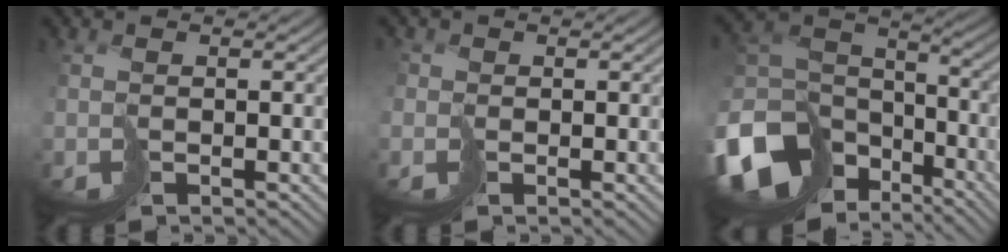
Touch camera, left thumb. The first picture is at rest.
{"total": 1.1, "force": [-0.1, 0.8, -0.8], "torque": [0.022, 0.001, -0.011]}
{"total": 15.6, "force": [-7.5, 10.8, 8.4], "torque": [-0.262, -0.043, -0.108]}